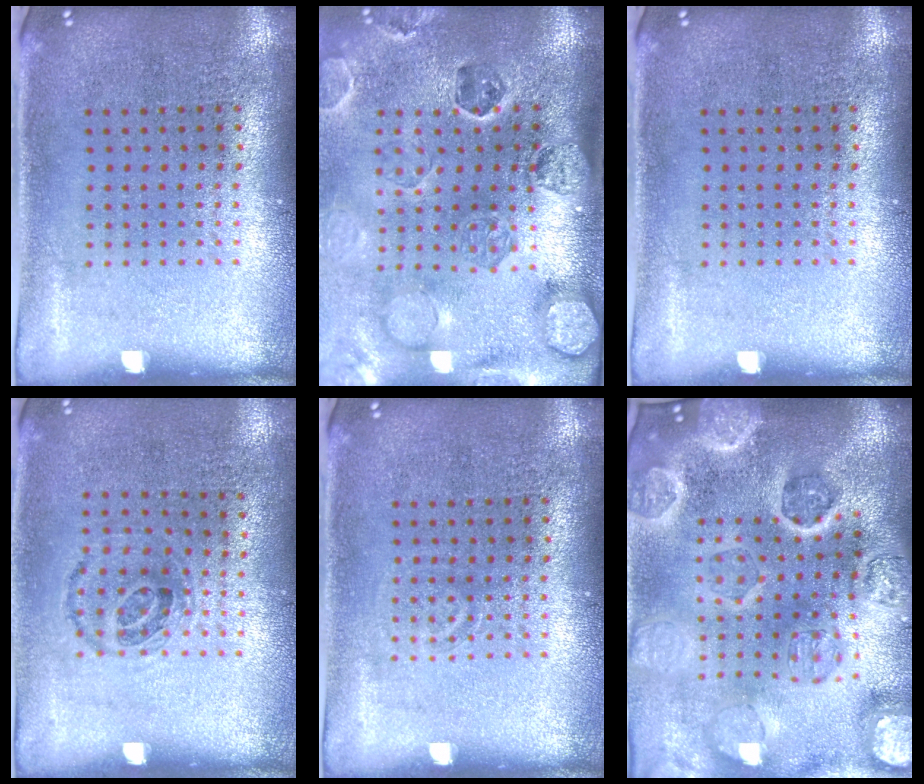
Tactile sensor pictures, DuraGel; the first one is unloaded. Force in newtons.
{"total": 2.8, "press": 2.7, "slide": 0.7}
{"total": 0.0}
{"total": 0.9, "press": 0.7, "slide": 0.6}
{"total": 0.8, "press": 0.7, "slide": 0.2}
{"total": 5.5, "press": 4.7, "slide": 2.9}